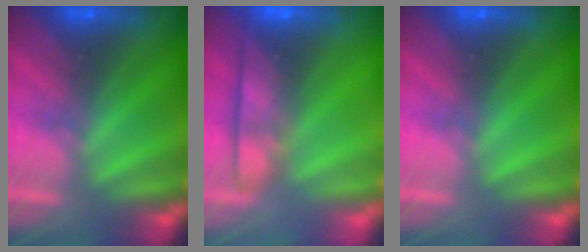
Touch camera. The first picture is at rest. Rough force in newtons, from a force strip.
{"total": 7.2}
{"total": 0.0}